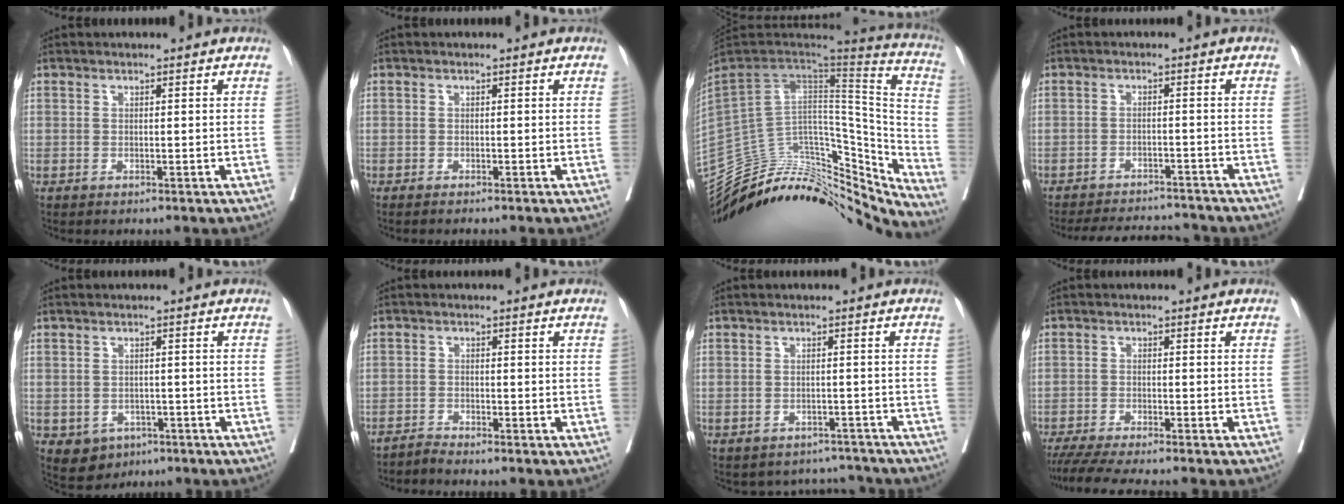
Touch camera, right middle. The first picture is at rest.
{"total": 1.3, "force": [-1.1, 0.0, 0.6], "torque": [-0.010, -0.001, -0.014]}
{"total": 32.9, "force": [-27.9, 12.1, 12.6], "torque": [-0.178, 0.033, -0.390]}
{"total": 10.7, "force": [-10.2, 2.0, 2.4], "torque": [-0.039, 0.008, -0.139]}
{"total": 4.3, "force": [-1.9, 3.5, 1.4], "torque": [-0.021, 0.002, -0.019]}
{"total": 1.8, "force": [-1.6, -0.6, -0.3], "torque": [0.008, -0.008, -0.033]}
{"total": 5.3, "force": [-5.0, 1.7, -1.0], "torque": [0.022, 0.024, -0.060]}
{"total": 8.6, "force": [-7.5, -0.4, 4.1], "torque": [-0.055, -0.021, -0.121]}